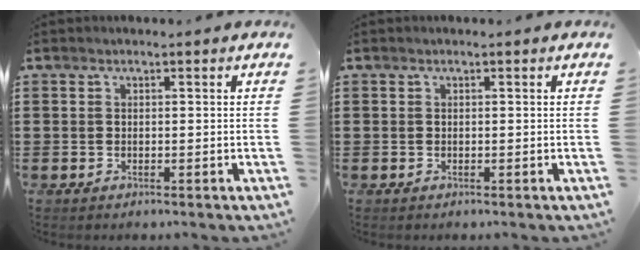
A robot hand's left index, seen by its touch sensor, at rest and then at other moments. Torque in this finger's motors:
{"motor_torque": [0.00, 0.00, 0.00, 0.00]}